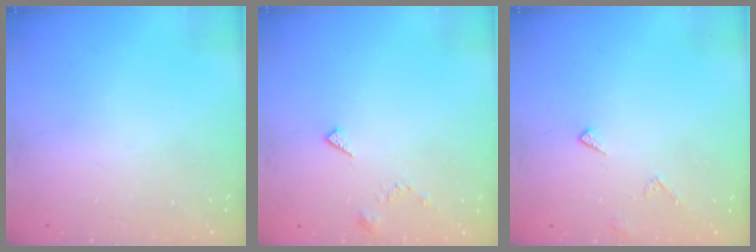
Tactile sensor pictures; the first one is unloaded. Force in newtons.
{"total": 3.4, "press": 3.4, "slide": 0.4}
{"total": 5.0, "press": 5.0, "slide": 0.5}